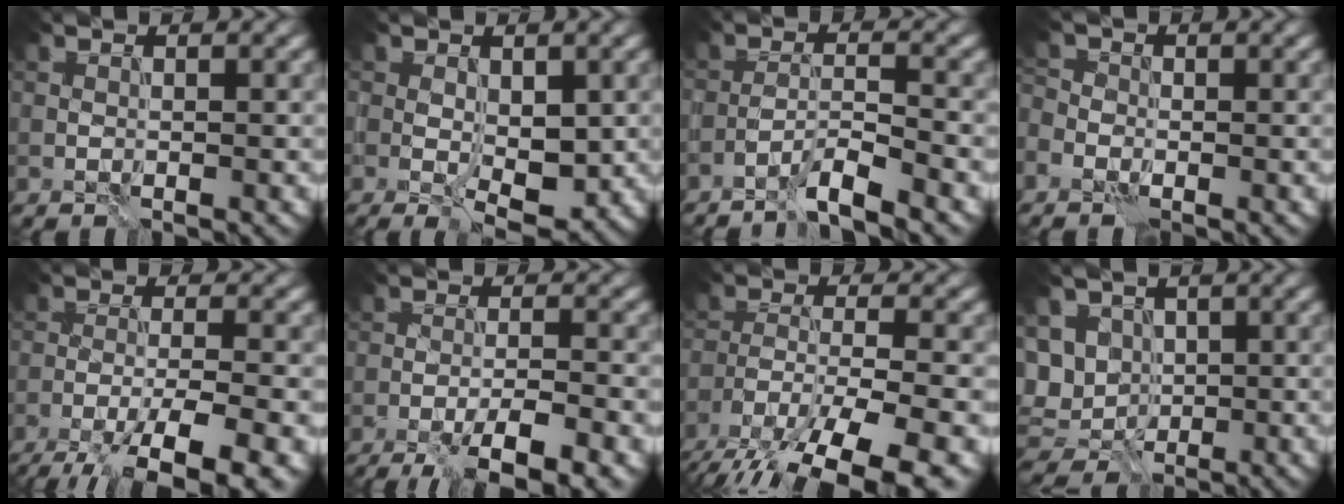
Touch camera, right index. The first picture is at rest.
{"total": 4.5, "force": [-0.4, 2.4, 3.8], "torque": [-0.069, -0.009, -0.001]}
{"total": 3.9, "force": [-3.1, 0.3, 2.3], "torque": [-0.039, 0.007, -0.065]}
{"total": 2.0, "force": [-1.0, 1.4, 0.9], "torque": [-0.019, 0.002, -0.024]}
{"total": 9.6, "force": [-6.7, 2.2, 6.6], "torque": [-0.103, -0.016, -0.107]}
{"total": 7.6, "force": [-4.9, 1.7, 5.5], "torque": [-0.088, -0.005, -0.083]}
{"total": 12.5, "force": [-9.2, 3.8, 7.6], "torque": [-0.138, -0.031, -0.149]}
{"total": 5.7, "force": [0.7, 4.9, 2.9], "torque": [-0.060, 0.012, 0.000]}